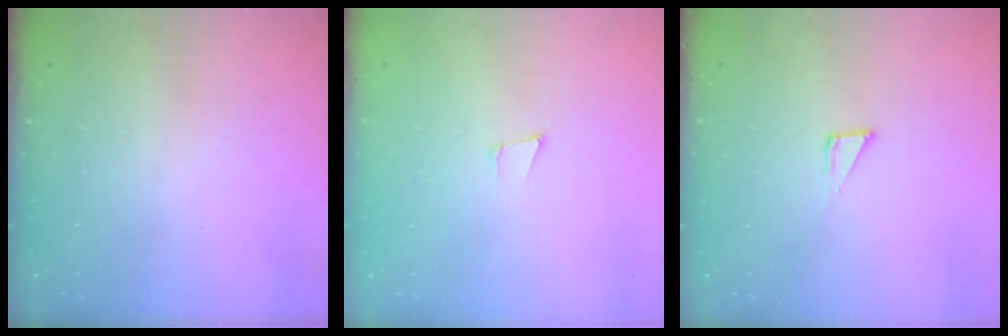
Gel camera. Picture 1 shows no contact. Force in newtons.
{"total": 4.2, "press": 3.2, "slide": 2.7}
{"total": 2.7, "press": 2.7, "slide": 0.2}